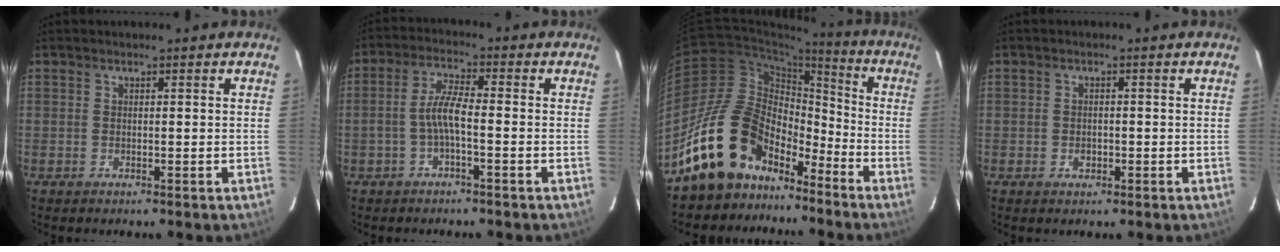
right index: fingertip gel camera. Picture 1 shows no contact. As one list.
[{"total": 4.5, "force": [-1.6, 0.8, 4.2], "torque": [-0.091, 0.012, -0.032]}, {"total": 17.9, "force": [-12.9, 10.2, 7.1], "torque": [-0.145, 0.027, -0.211]}, {"total": 1.6, "force": [-0.5, 1.3, 0.7], "torque": [-0.012, 0.003, -0.003]}]